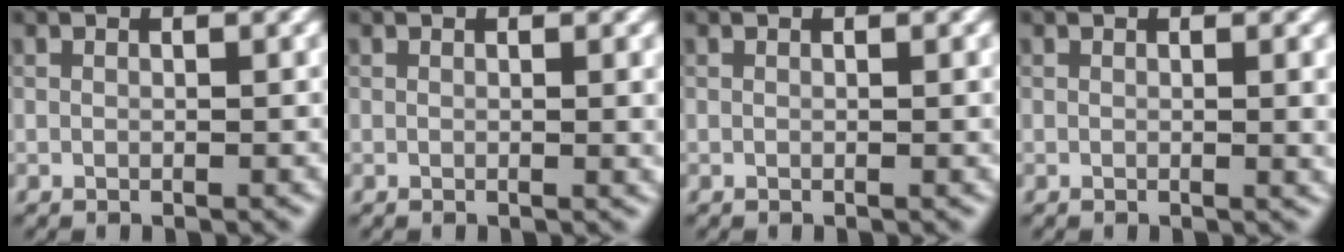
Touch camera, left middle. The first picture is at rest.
{"total": 1.5, "force": [0.2, 0.5, 1.3], "torque": [-0.010, 0.003, 0.003]}
{"total": 0.6, "force": [0.0, 0.2, 0.5], "torque": [-0.002, 0.003, 0.001]}
{"total": 2.2, "force": [0.2, 0.7, 2.0], "torque": [-0.016, 0.003, 0.005]}